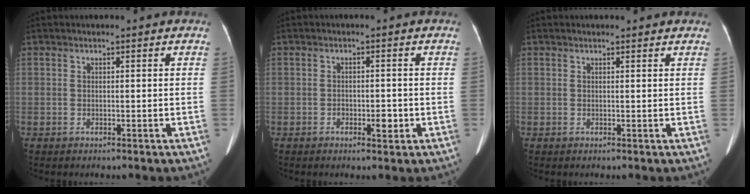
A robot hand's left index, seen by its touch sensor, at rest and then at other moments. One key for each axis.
{"total": 2.2, "fx": -0.8, "fy": 1.1, "fz": 1.8, "tx": -0.026, "ty": 0.002, "tz": -0.009}
{"total": 2.1, "fx": 2.0, "fy": 0.4, "fz": 0.5, "tx": -0.012, "ty": 0.010, "tz": 0.019}